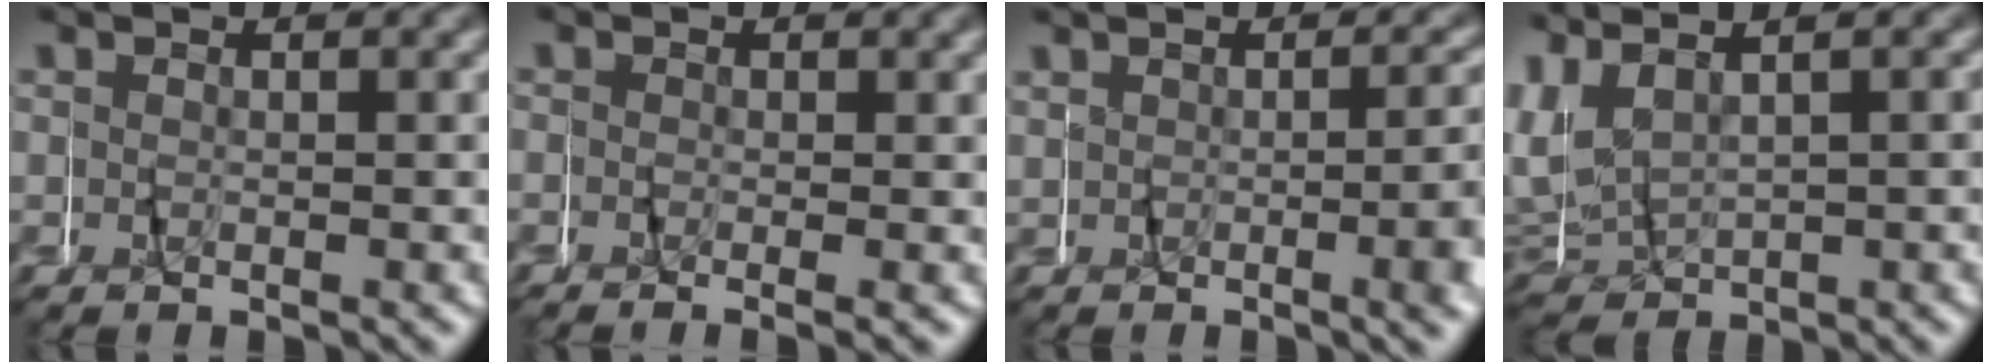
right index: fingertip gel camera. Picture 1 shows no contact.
{"total": 0.7, "force": [-0.3, 0.4, 0.5], "torque": [-0.002, -0.006, -0.008]}
{"total": 2.6, "force": [0.0, 0.3, 2.5], "torque": [-0.019, 0.012, -0.001]}
{"total": 6.4, "force": [1.1, 5.6, 2.7], "torque": [-0.105, -0.007, 0.021]}